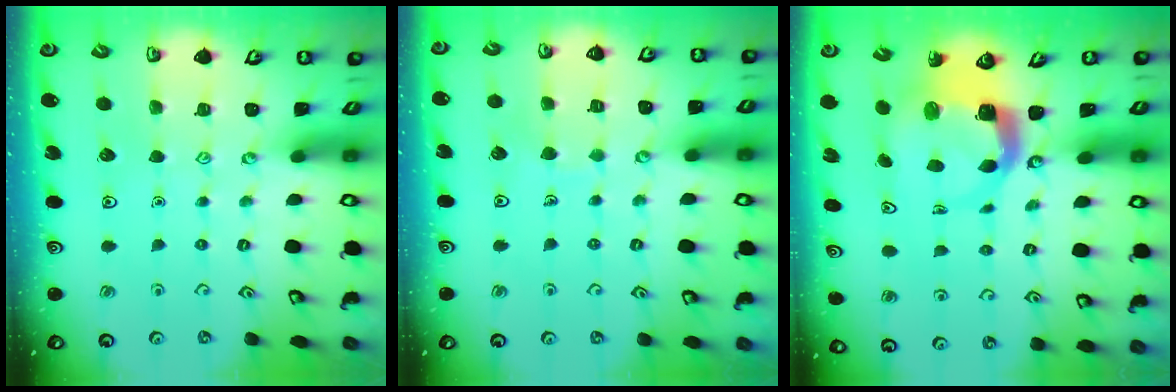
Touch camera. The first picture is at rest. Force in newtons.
{"total": 3.4, "press": 3.4, "slide": 0.0}
{"total": 5.7, "press": 5.7, "slide": 0.8}